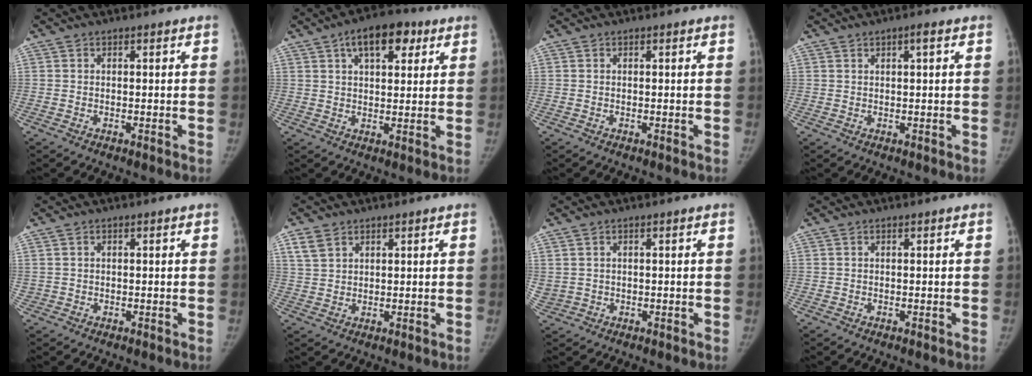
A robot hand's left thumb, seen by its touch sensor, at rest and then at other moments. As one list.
[{"total": 10.0, "force": [4.8, 5.1, 7.1], "torque": [-0.083, -0.002, 0.069]}, {"total": 0.0}, {"total": 1.6, "force": [0.7, 0.3, 1.4], "torque": [-0.021, 0.000, 0.010]}, {"total": 0.7, "force": [0.1, 0.7, 0.0], "torque": [0.006, 0.003, 0.002]}, {"total": 4.0, "force": [2.4, 2.6, 1.7], "torque": [-0.029, -0.007, 0.055]}, {"total": 2.9, "force": [0.6, 2.6, 1.1], "torque": [-0.032, 0.003, 0.024]}, {"total": 0.0}]